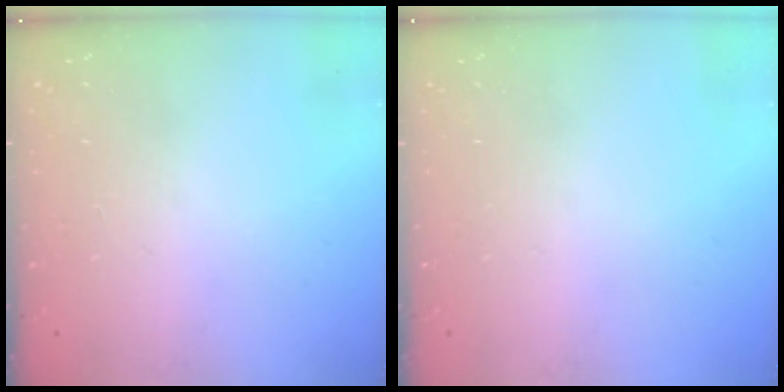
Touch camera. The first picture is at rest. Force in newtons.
{"total": 0.0}